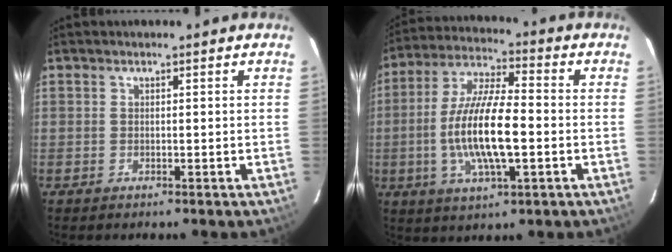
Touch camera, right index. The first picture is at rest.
{"total": 14.8, "force": [-2.6, 4.0, 14.0], "torque": [-0.281, -0.002, -0.049]}